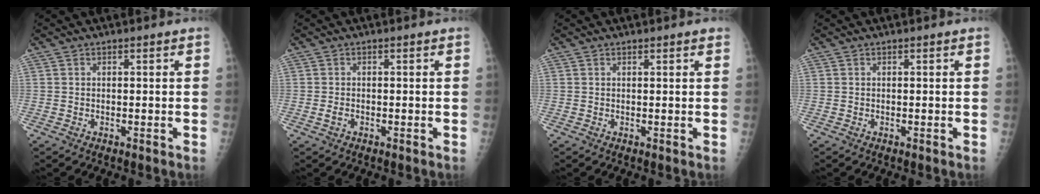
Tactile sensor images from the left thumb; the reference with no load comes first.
{"total": 1.2, "force": [-0.4, 0.8, 0.8], "torque": [-0.018, -0.001, -0.007]}
{"total": 1.0, "force": [0.9, 0.2, 0.5], "torque": [-0.003, -0.001, 0.012]}
{"total": 0.0}